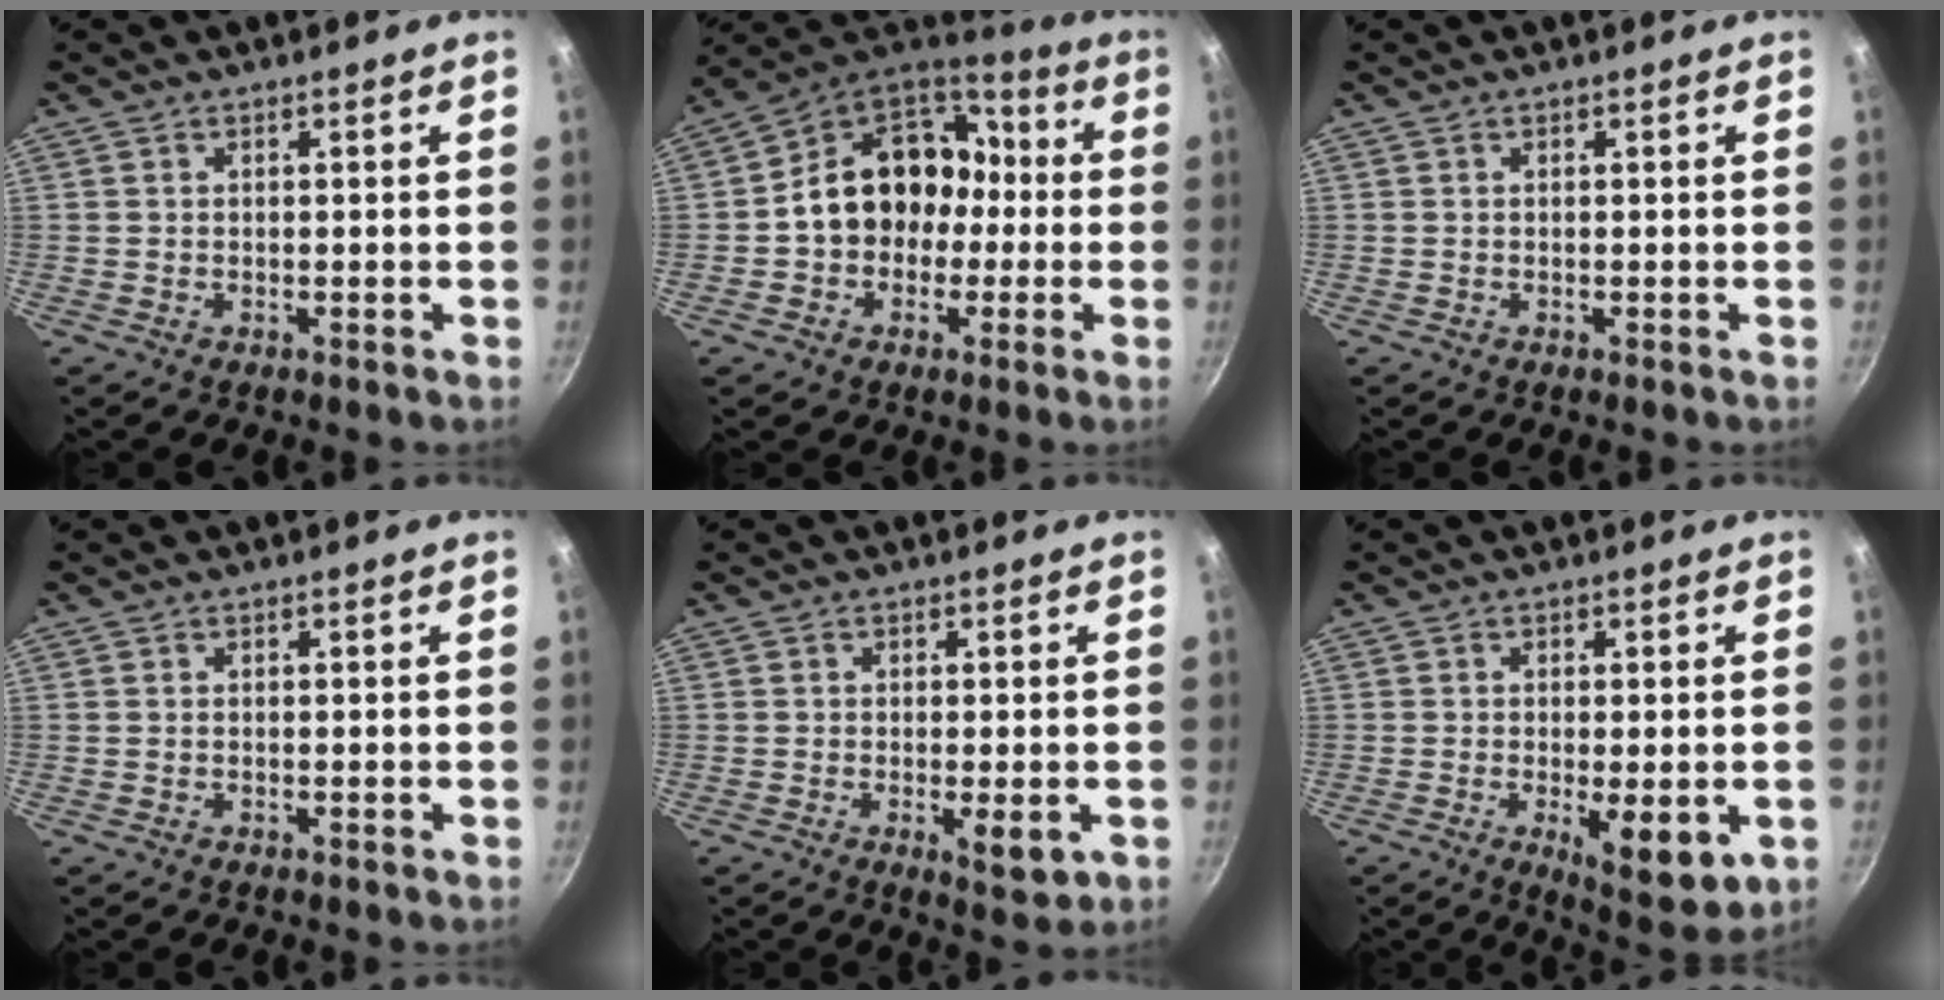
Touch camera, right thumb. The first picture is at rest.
{"total": 16.6, "force": [-1.2, 12.8, 10.5], "torque": [-0.124, 0.048, -0.028]}
{"total": 0.0}
{"total": 0.0}
{"total": 4.6, "force": [-1.2, 1.6, 4.1], "torque": [-0.058, -0.010, -0.015]}
{"total": 9.6, "force": [-2.6, 3.5, 8.5], "torque": [-0.113, -0.017, -0.032]}